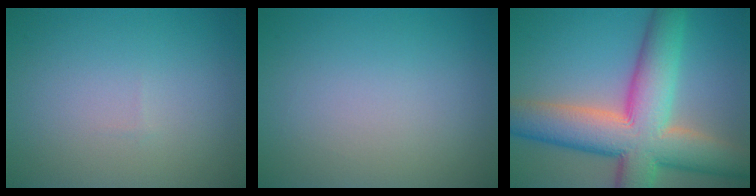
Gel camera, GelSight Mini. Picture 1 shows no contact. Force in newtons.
{"total": 0.0}
{"total": 12.4, "press": 12.3, "slide": 1.1}